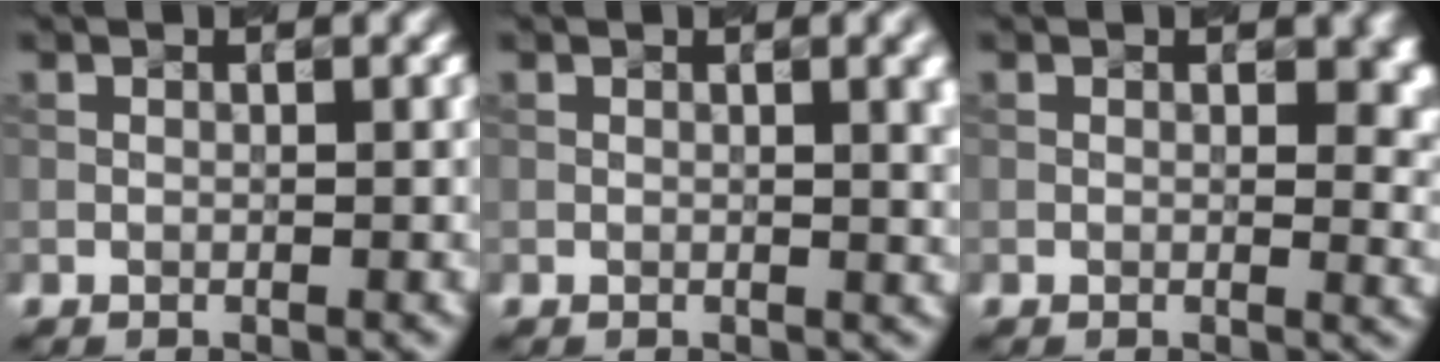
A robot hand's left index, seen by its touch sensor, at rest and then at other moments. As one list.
[{"total": 3.6, "force": [0.9, 1.3, 3.3], "torque": [-0.027, 0.011, 0.013]}, {"total": 3.1, "force": [0.9, 1.5, 2.6], "torque": [-0.023, -0.003, 0.020]}]